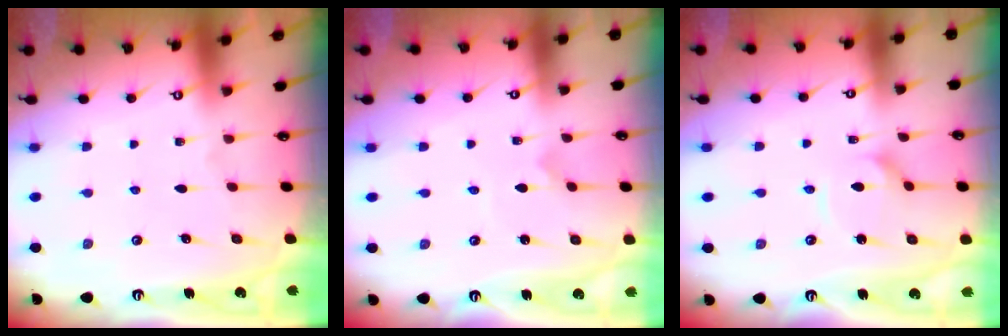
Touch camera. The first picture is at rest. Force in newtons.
{"total": 0.6, "press": 0.6, "slide": 0.0}
{"total": 2.7, "press": 2.7, "slide": 0.3}